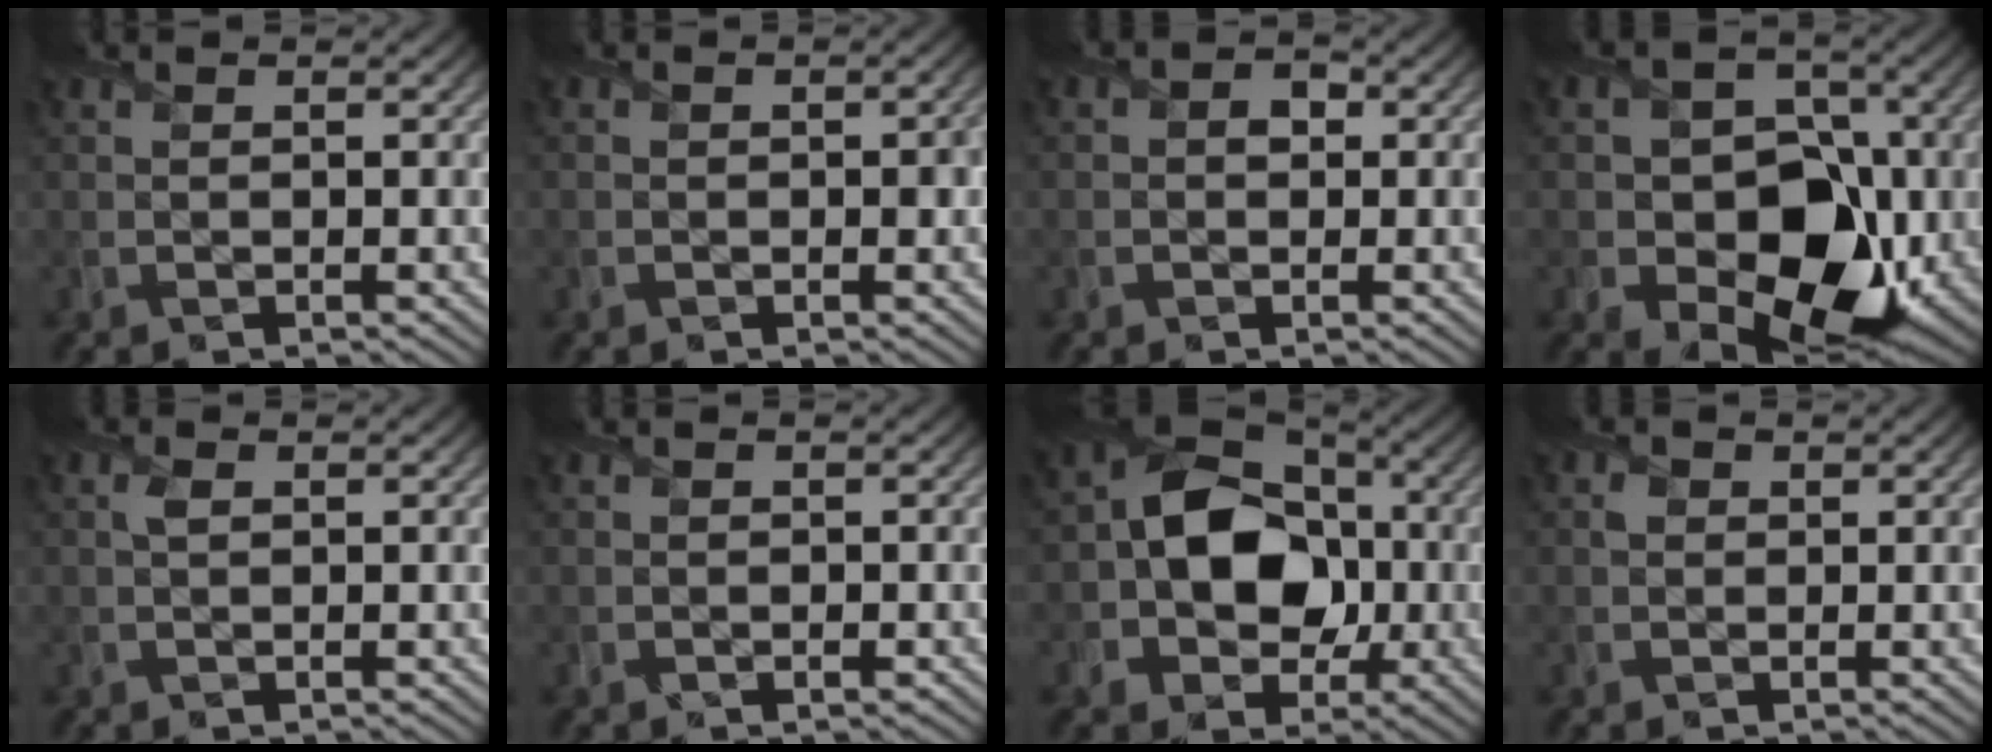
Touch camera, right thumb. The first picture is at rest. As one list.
[{"total": 1.7, "force": [-0.2, 1.2, 1.2], "torque": [-0.015, -0.005, -0.002]}, {"total": 1.7, "force": [0.1, 1.4, 0.9], "torque": [-0.011, 0.000, -0.005]}, {"total": 12.7, "force": [-2.3, 9.3, 8.3], "torque": [-0.112, -0.013, -0.057]}, {"total": 1.0, "force": [0.3, 0.6, 0.7], "torque": [-0.015, 0.003, 0.002]}, {"total": 0.9, "force": [-0.3, 0.8, 0.3], "torque": [0.000, -0.007, -0.007]}, {"total": 11.8, "force": [-0.9, 9.0, 7.6], "torque": [-0.131, 0.008, -0.035]}, {"total": 0.9, "force": [0.2, 0.9, 0.2], "torque": [-0.004, 0.001, -0.003]}]